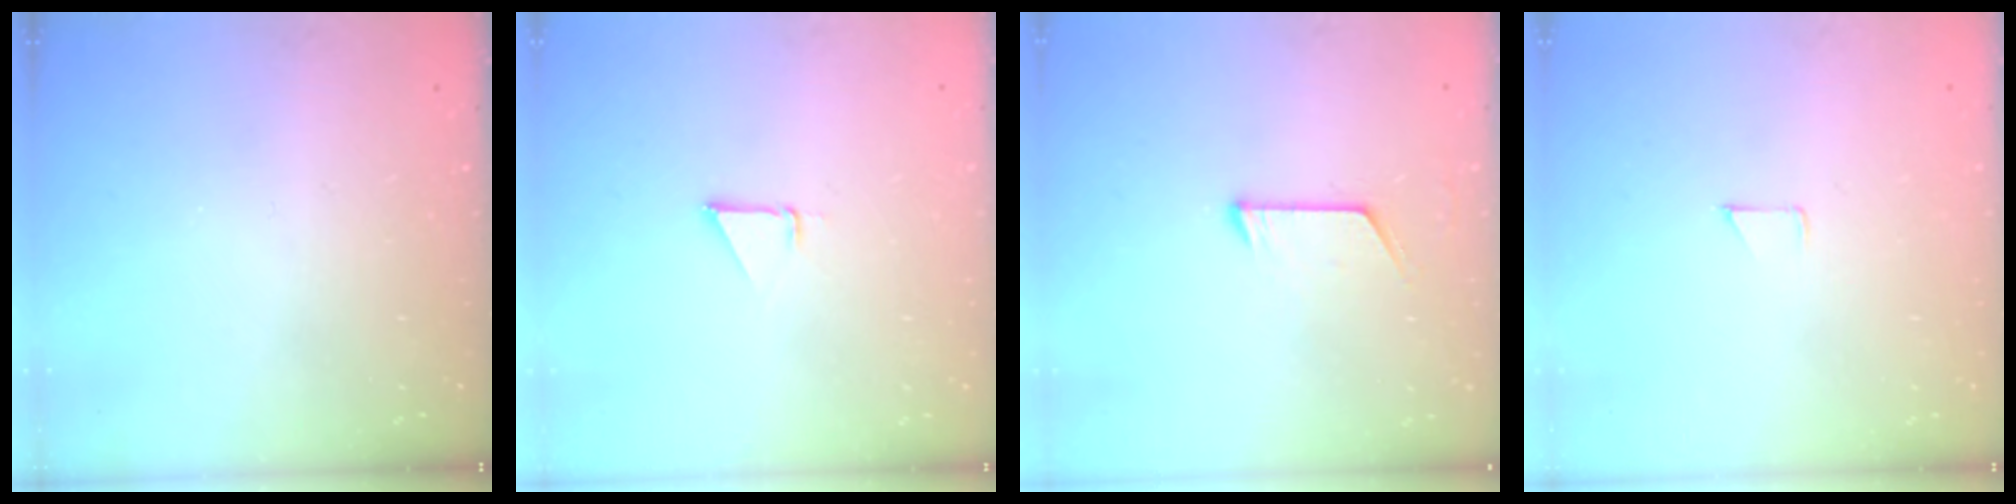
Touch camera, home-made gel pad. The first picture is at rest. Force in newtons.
{"total": 1.5, "press": 1.5, "slide": 0.0}
{"total": 6.3, "press": 6.3, "slide": 0.5}
{"total": 3.2, "press": 3.2, "slide": 0.3}